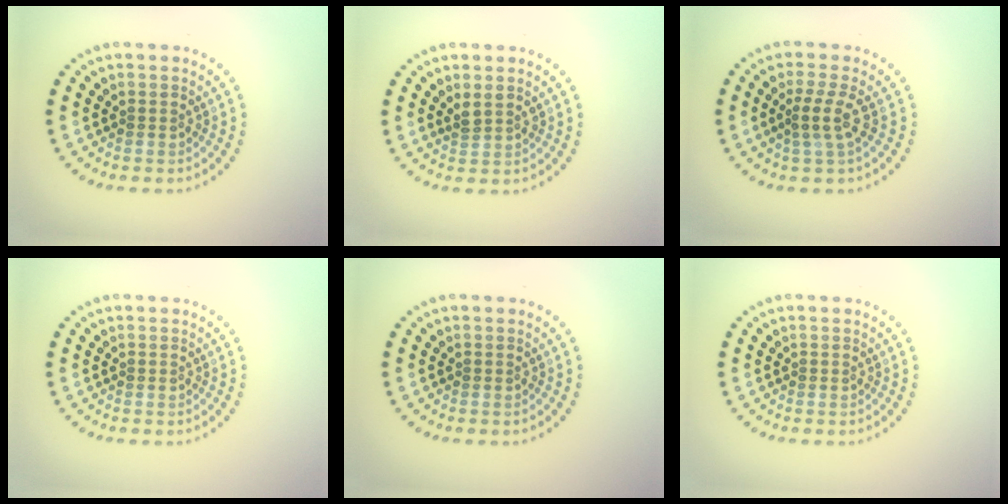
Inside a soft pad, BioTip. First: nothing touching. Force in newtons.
{"total": 1.1, "press": 1.0, "slide": 0.4}
{"total": 2.4, "press": 1.8, "slide": 1.6}
{"total": 0.0}
{"total": 0.0}
{"total": 0.0}